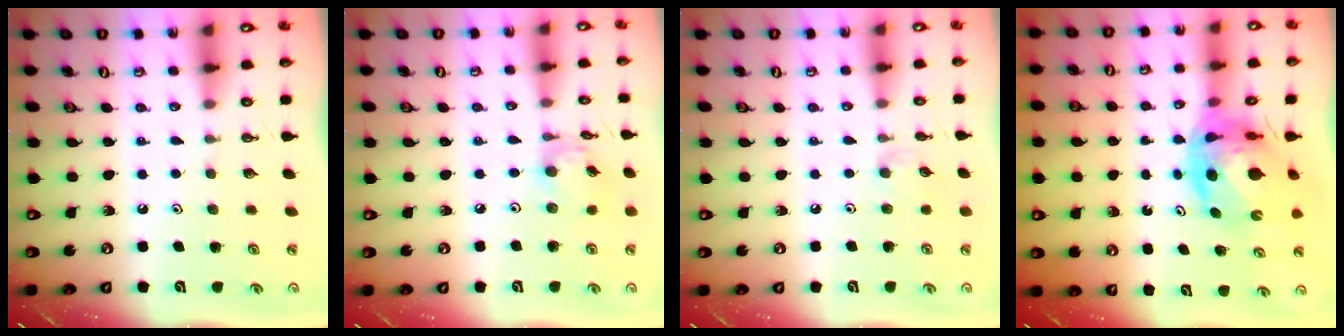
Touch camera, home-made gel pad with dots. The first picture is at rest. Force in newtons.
{"total": 8.6, "press": 8.5, "slide": 0.6}
{"total": 3.0, "press": 3.0, "slide": 0.5}
{"total": 12.4, "press": 12.3, "slide": 1.5}